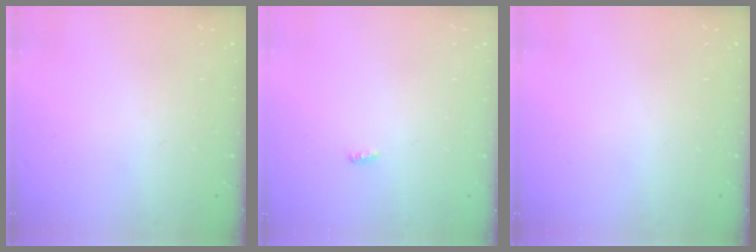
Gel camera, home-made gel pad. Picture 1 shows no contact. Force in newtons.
{"total": 3.0, "press": 2.9, "slide": 0.8}
{"total": 0.0}